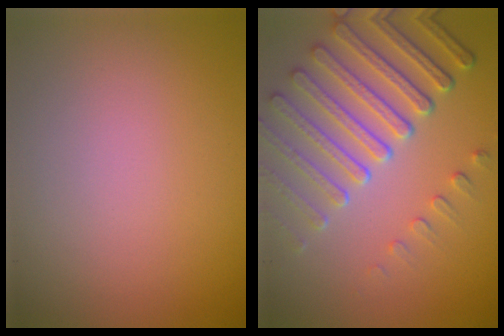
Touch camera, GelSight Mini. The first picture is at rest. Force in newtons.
{"total": 6.9, "press": 5.3, "slide": 4.5}